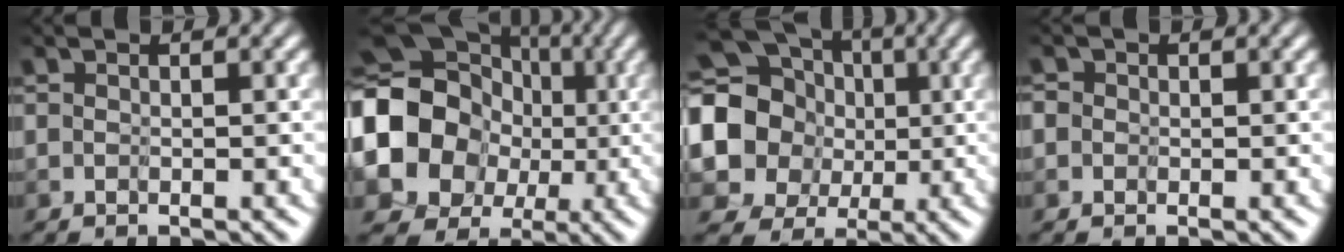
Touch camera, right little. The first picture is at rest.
{"total": 13.3, "force": [0.2, 12.1, 5.6], "torque": [-0.139, -0.009, -0.018]}
{"total": 14.6, "force": [2.6, 13.3, 5.3], "torque": [-0.172, 0.014, 0.013]}
{"total": 1.2, "force": [-0.1, 1.2, 0.2], "torque": [-0.009, 0.008, -0.021]}